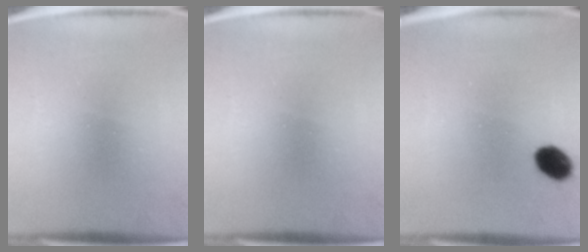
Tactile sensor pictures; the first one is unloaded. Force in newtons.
{"total": 0.0}
{"total": 5.8}